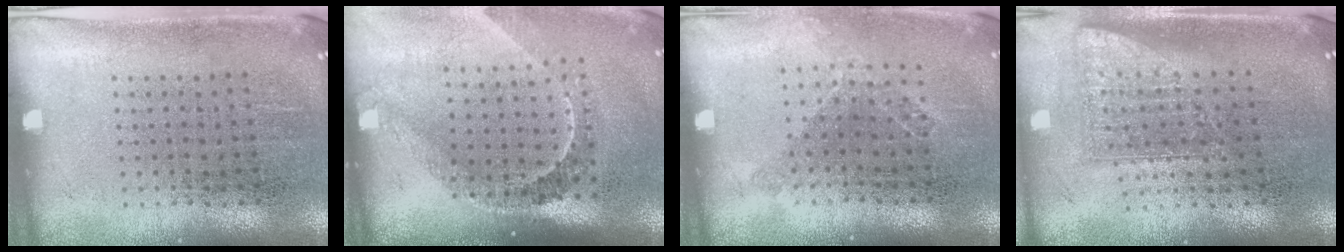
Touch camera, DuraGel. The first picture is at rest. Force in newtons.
{"total": 2.2, "press": 1.5, "slide": 1.5}
{"total": 1.1, "press": 0.9, "slide": 0.6}
{"total": 1.7, "press": 1.2, "slide": 1.1}